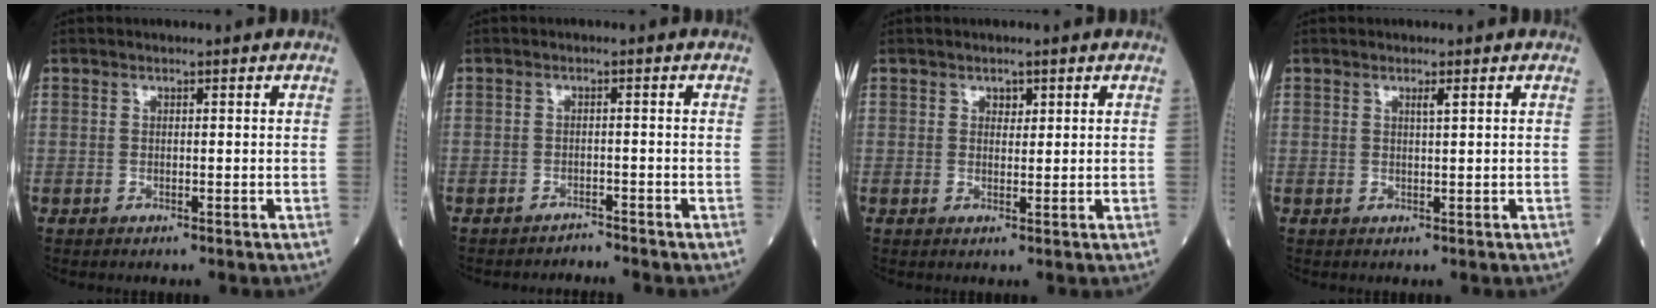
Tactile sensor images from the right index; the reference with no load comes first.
{"total": 1.9, "force": [-1.7, -0.2, -0.9], "torque": [0.019, -0.010, -0.025]}
{"total": 1.3, "force": [0.7, 0.8, 0.6], "torque": [-0.004, -0.003, 0.010]}
{"total": 1.0, "force": [0.5, -0.1, 0.8], "torque": [-0.017, -0.003, 0.009]}